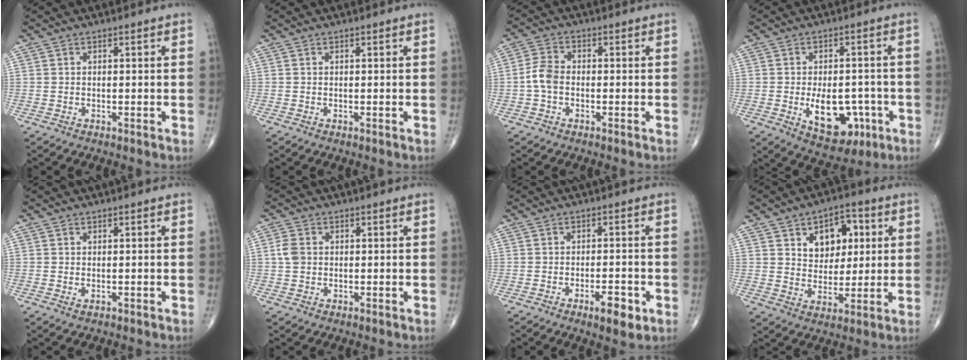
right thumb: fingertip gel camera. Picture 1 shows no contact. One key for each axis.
{"total": 0.0}
{"total": 4.4, "fx": -0.9, "fy": 2.9, "fz": 3.1, "tx": -0.066, "ty": 0.014, "tz": -0.026}
{"total": 11.6, "fx": -3.4, "fy": 6.9, "fz": 8.7, "tx": -0.097, "ty": 0.013, "tz": -0.034}
{"total": 0.7, "fx": -0.1, "fy": 0.4, "fz": 0.6, "tx": -0.008, "ty": -0.002, "tz": -0.001}
{"total": 3.0, "fx": 0.2, "fy": 2.4, "fz": 1.8, "tx": -0.036, "ty": 0.005, "tz": 0.002}
{"total": 5.3, "fx": -2.4, "fy": 1.8, "fz": 4.3, "tx": -0.056, "ty": 0.006, "tz": -0.033}
{"total": 10.6, "fx": 3.5, "fy": 7.3, "fz": 6.8, "tx": -0.054, "ty": -0.009, "tz": 0.056}